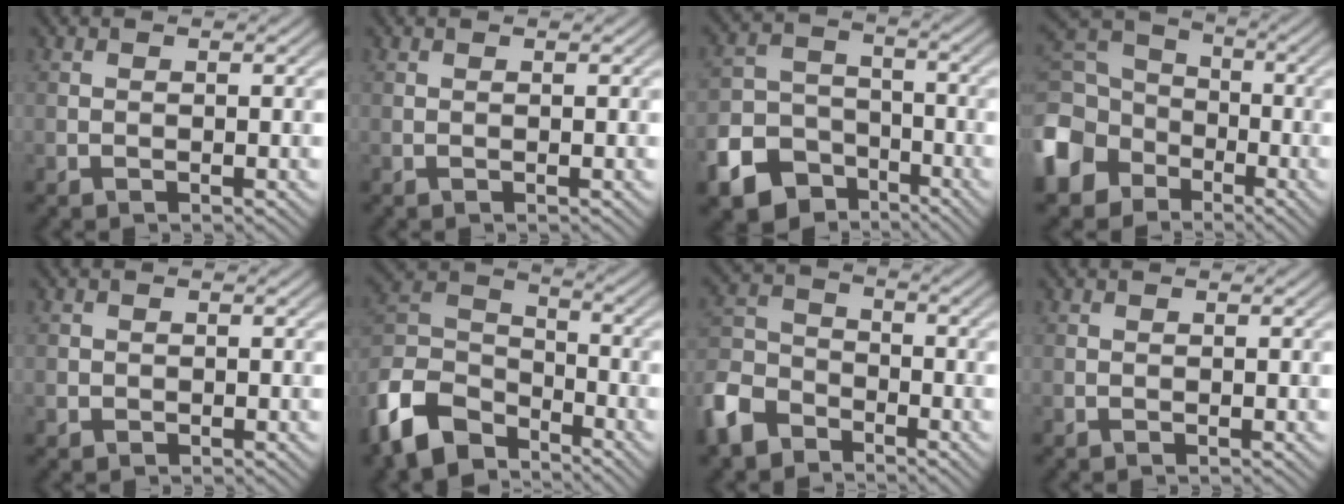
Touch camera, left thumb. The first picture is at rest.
{"total": 0.0}
{"total": 11.6, "force": [-7.0, 8.2, 4.2], "torque": [-0.117, -0.042, -0.126]}
{"total": 12.0, "force": [-4.7, 9.4, 5.7], "torque": [-0.190, -0.025, -0.102]}
{"total": 1.0, "force": [-0.2, 0.9, 0.1], "torque": [0.003, -0.005, -0.006]}
{"total": 11.8, "force": [-7.7, 6.5, 6.0], "torque": [-0.151, -0.009, -0.169]}
{"total": 8.8, "force": [-5.9, 5.1, 3.9], "torque": [-0.105, -0.009, -0.145]}
{"total": 0.0}